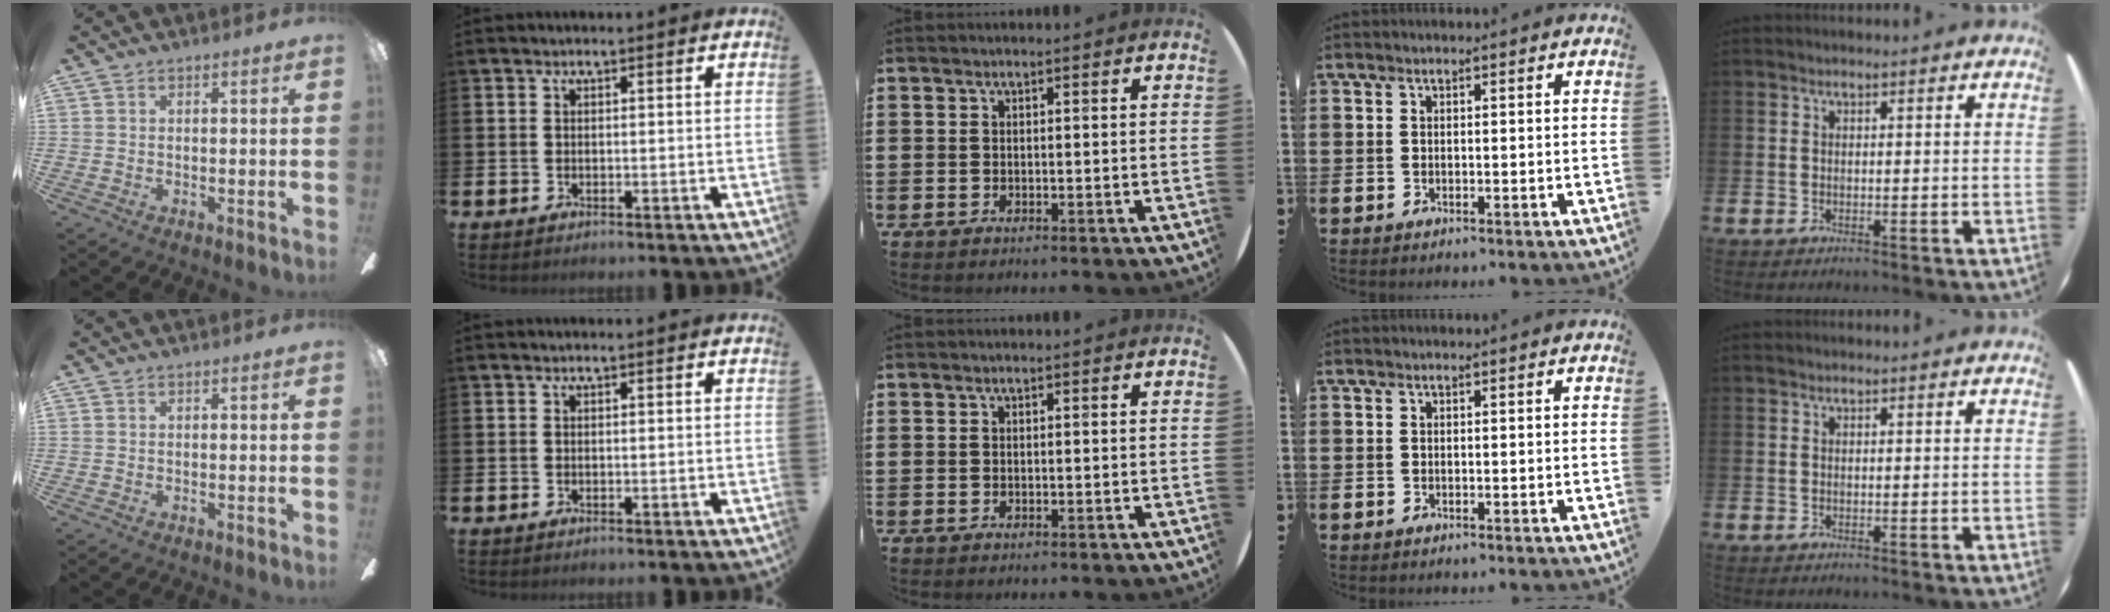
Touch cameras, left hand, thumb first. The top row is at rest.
{}